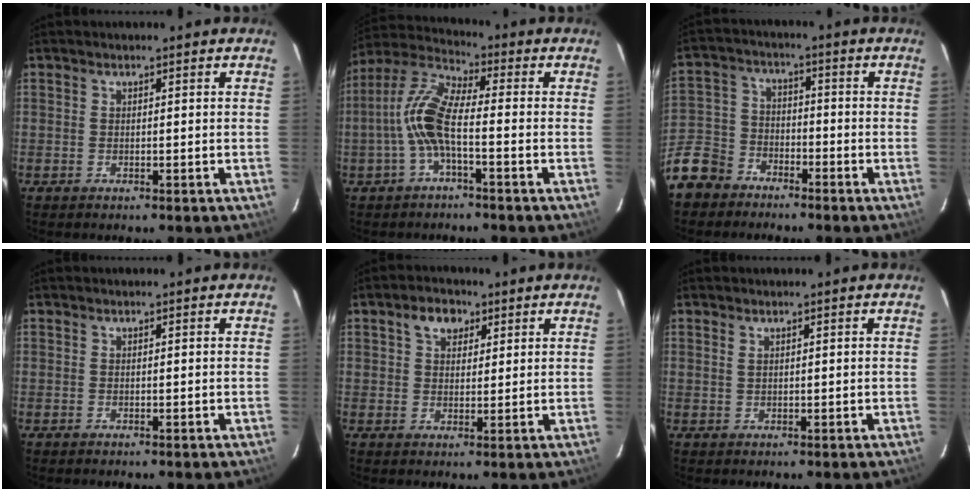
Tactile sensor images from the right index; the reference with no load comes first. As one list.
[{"total": 9.8, "force": [-2.3, 2.5, 9.1], "torque": [-0.206, 0.014, -0.047]}, {"total": 11.1, "force": [-7.8, 7.2, 3.4], "torque": [-0.104, 0.016, -0.150]}, {"total": 0.0}, {"total": 4.4, "force": [2.4, 3.0, 2.3], "torque": [-0.034, 0.014, 0.040]}, {"total": 0.7, "force": [0.5, 0.3, 0.4], "torque": [-0.007, 0.002, 0.009]}]